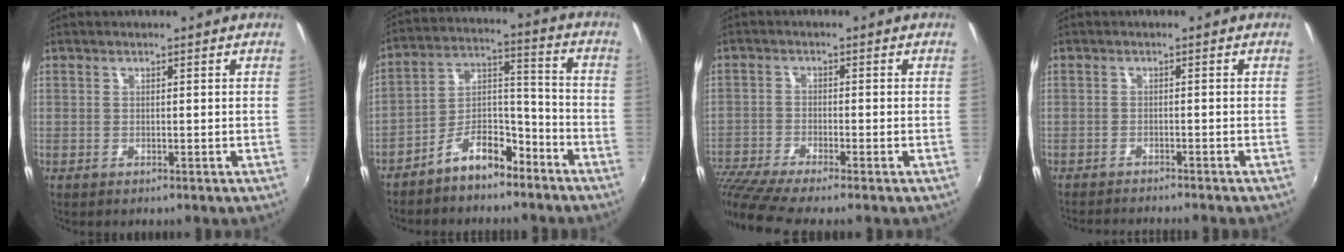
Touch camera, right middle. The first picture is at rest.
{"total": 9.8, "force": [-7.2, 4.3, 5.2], "torque": [-0.093, 0.041, -0.117]}
{"total": 10.5, "force": [-9.0, 0.3, 5.5], "torque": [-0.136, -0.042, -0.166]}
{"total": 5.5, "force": [-5.2, -0.1, 1.9], "torque": [-0.046, -0.015, -0.083]}